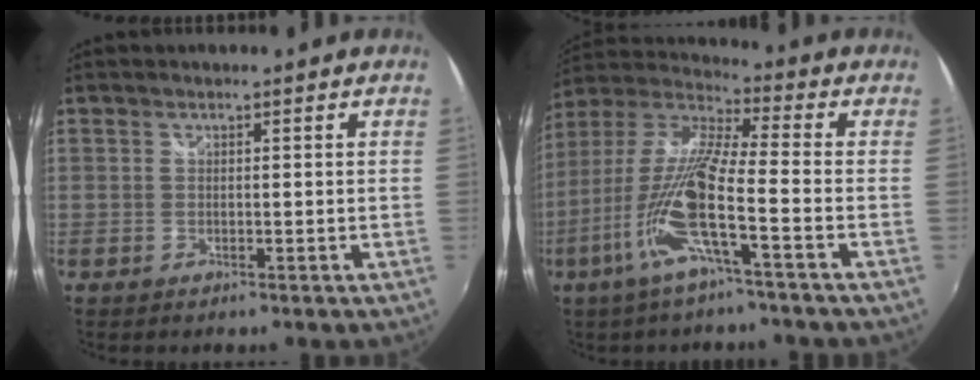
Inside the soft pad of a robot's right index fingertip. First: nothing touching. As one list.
[{"total": 15.3, "force": [-6.1, 0.9, 14.0], "torque": [-0.283, -0.017, -0.125]}]